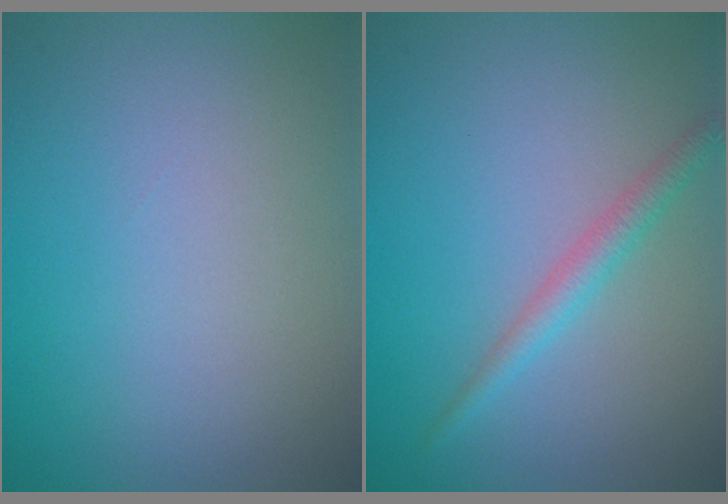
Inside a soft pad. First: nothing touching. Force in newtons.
{"total": 2.0, "press": 2.0, "slide": 0.1}